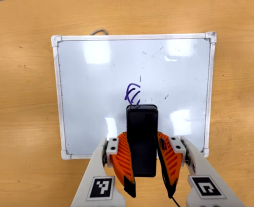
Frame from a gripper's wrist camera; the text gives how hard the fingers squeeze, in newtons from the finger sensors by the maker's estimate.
{"total": 8.8, "left": 6.4, "right": 11.2}